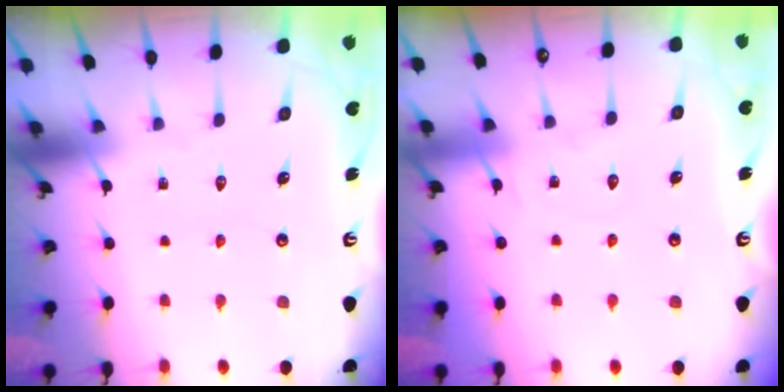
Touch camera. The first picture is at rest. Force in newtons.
{"total": 5.7, "press": 5.7, "slide": 0.7}